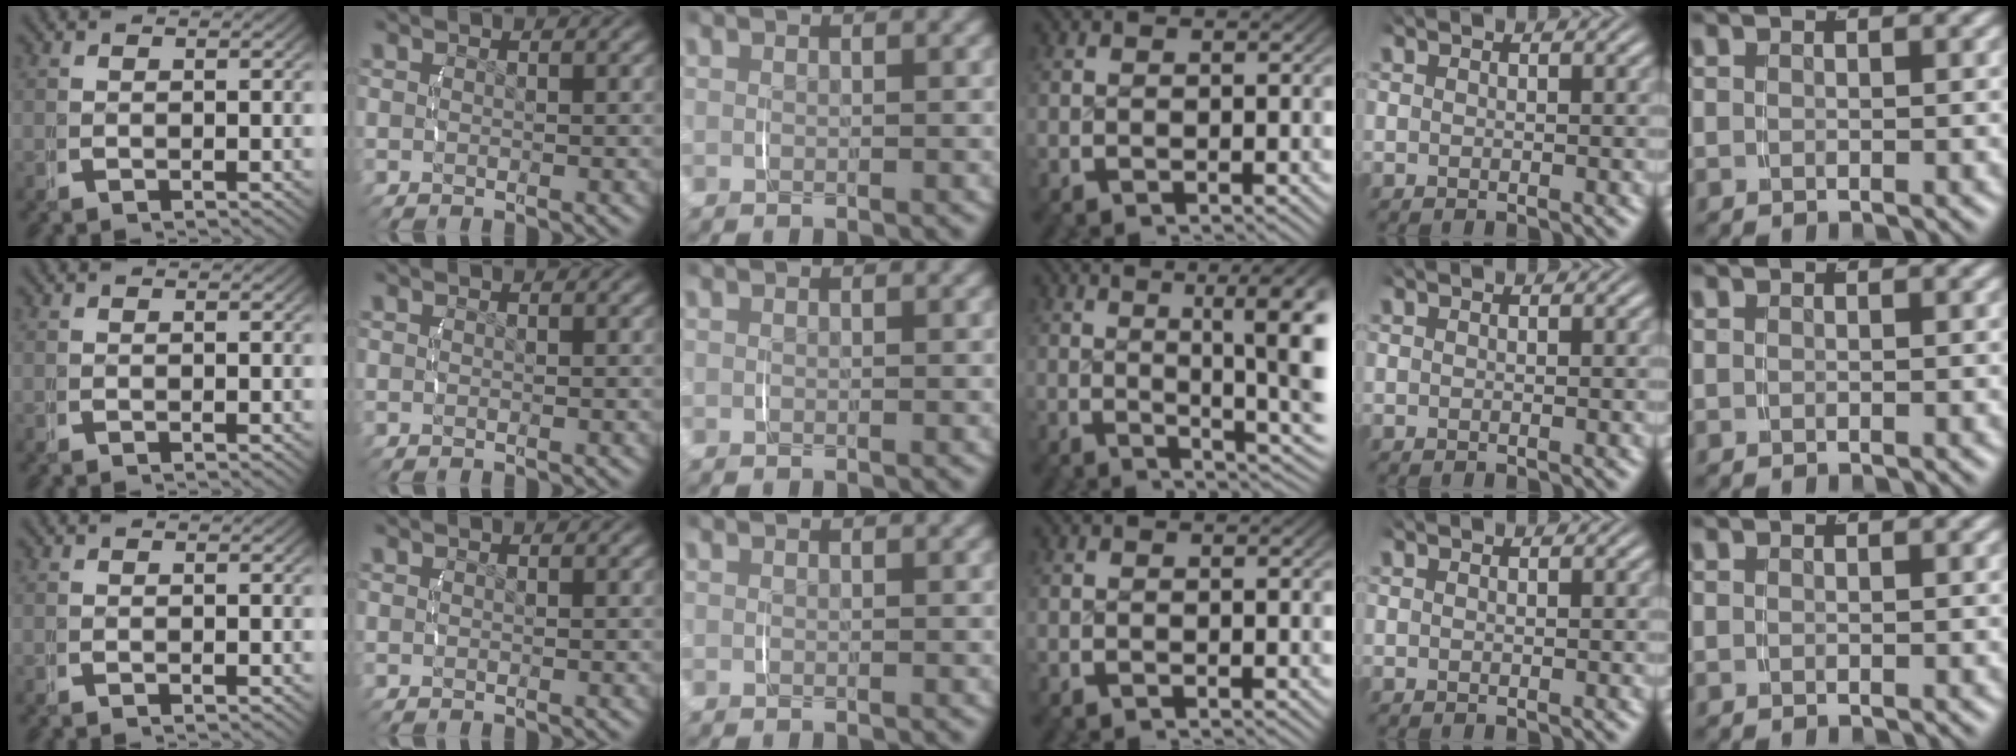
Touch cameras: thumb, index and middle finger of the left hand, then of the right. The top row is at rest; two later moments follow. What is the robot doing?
{"motion": "lift_and_place", "object": "jewelry box"}